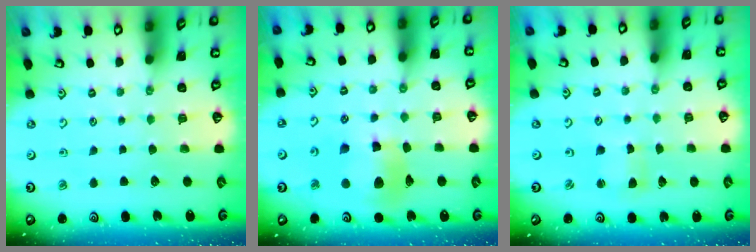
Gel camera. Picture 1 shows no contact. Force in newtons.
{"total": 12.8, "press": 12.7, "slide": 1.5}
{"total": 2.2, "press": 2.2, "slide": 0.3}